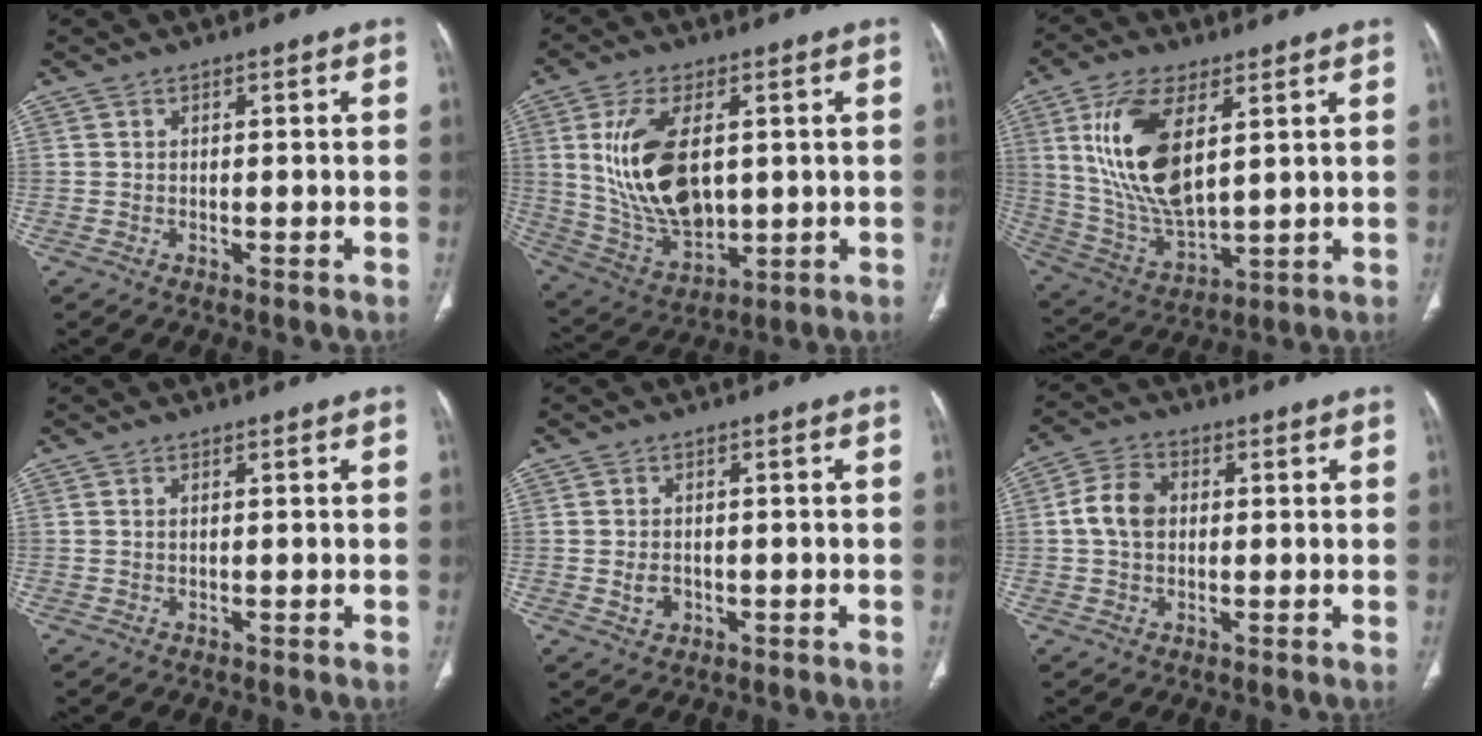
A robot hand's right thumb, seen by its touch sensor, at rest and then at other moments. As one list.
[{"total": 17.1, "force": [2.7, 9.5, 13.9], "torque": [-0.255, -0.014, 0.069]}, {"total": 17.3, "force": [5.4, 7.9, 14.3], "torque": [-0.280, -0.025, 0.116]}, {"total": 0.5, "force": [0.2, 0.2, 0.4], "torque": [-0.010, 0.003, 0.005]}, {"total": 2.7, "force": [-0.5, 2.1, 1.6], "torque": [-0.023, 0.001, -0.004]}, {"total": 6.8, "force": [0.6, 5.1, 4.5], "torque": [-0.083, 0.013, 0.005]}]